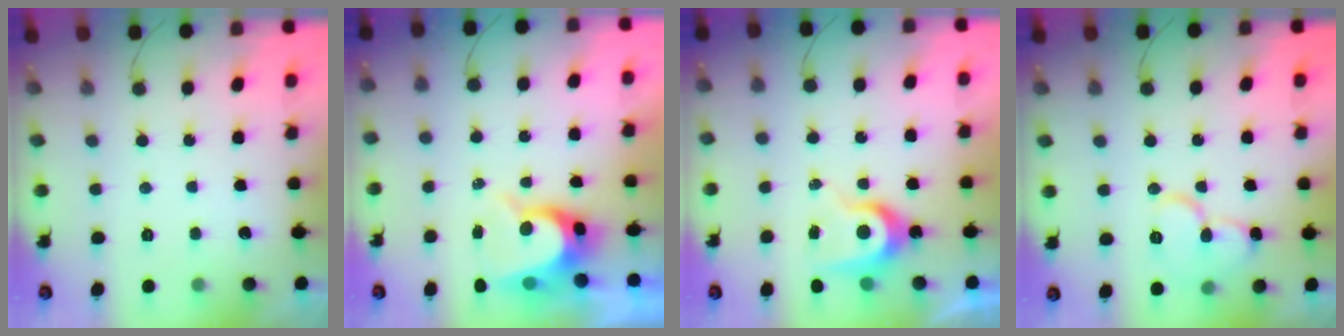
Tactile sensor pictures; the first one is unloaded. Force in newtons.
{"total": 6.8, "press": 6.8, "slide": 0.5}
{"total": 8.1, "press": 8.1, "slide": 0.6}
{"total": 10.3, "press": 10.2, "slide": 1.2}